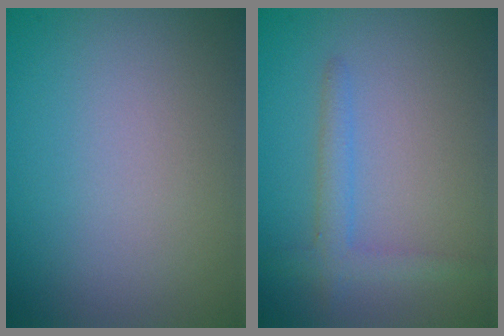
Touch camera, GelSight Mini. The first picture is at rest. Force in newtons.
{"total": 2.1, "press": 2.1, "slide": 0.1}